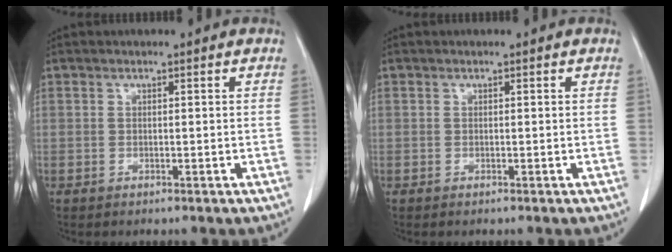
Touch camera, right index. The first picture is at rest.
{"total": 0.0}